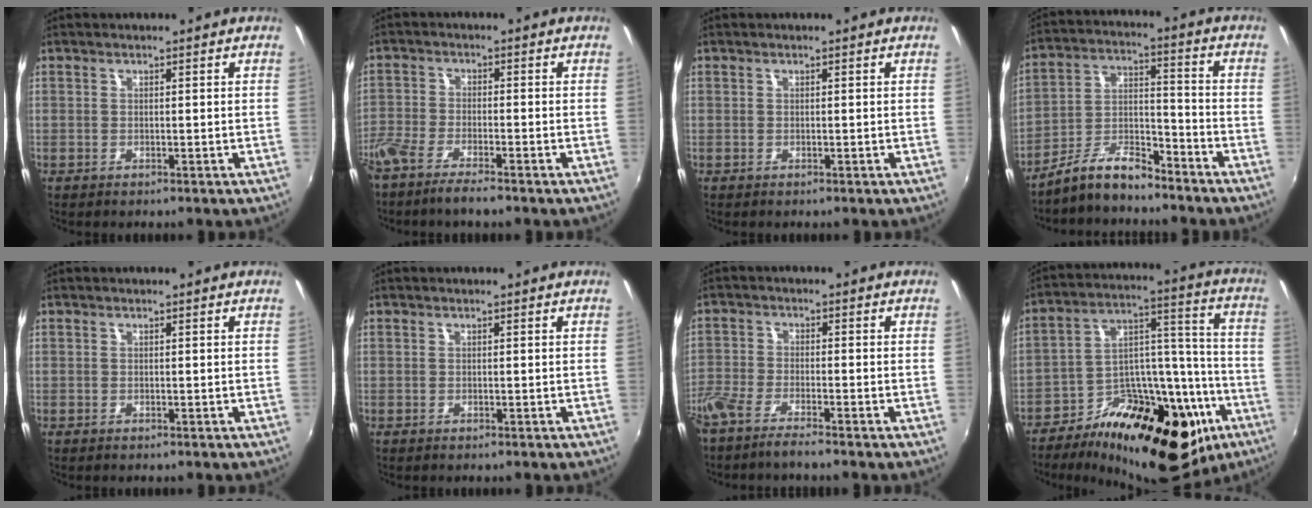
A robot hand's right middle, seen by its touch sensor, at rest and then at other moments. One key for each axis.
{"total": 6.9, "fx": -5.6, "fy": 1.1, "fz": 3.9, "tx": -0.101, "ty": -0.019, "tz": -0.112}
{"total": 0.0}
{"total": 9.1, "fx": -7.6, "fy": 2.5, "fz": 4.2, "tx": -0.092, "ty": 0.023, "tz": -0.144}
{"total": 0.0}
{"total": 0.0}
{"total": 6.0, "fx": -5.2, "fy": 0.4, "fz": 3.1, "tx": -0.085, "ty": -0.016, "tz": -0.103}
{"total": 29.1, "fx": -16.2, "fy": 13.9, "fz": 19.7, "tx": -0.288, "ty": 0.031, "tz": -0.231}